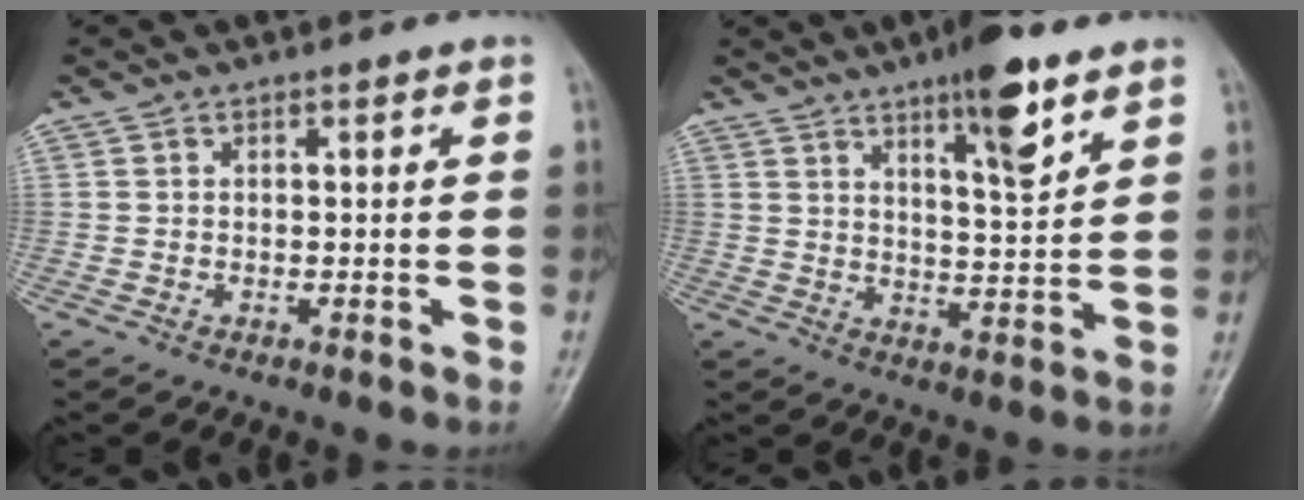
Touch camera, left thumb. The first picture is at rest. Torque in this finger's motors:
{"motor_torque": [1.67, 0.40, 1.13, -1.11, 0.04]}